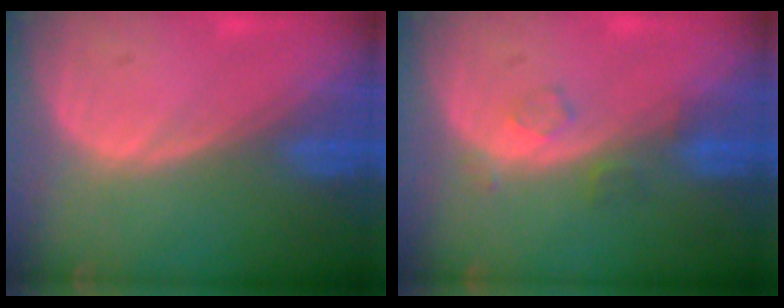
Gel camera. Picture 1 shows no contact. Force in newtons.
{"total": 2.1, "press": 2.1, "slide": 0.2}